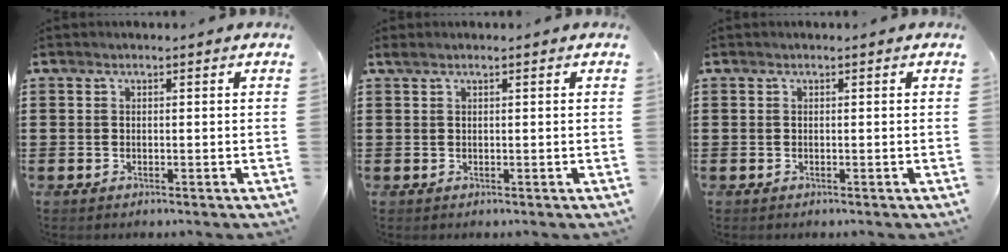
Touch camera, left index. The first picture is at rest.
{"total": 0.6, "force": [0.3, 0.1, 0.6], "torque": [-0.011, 0.001, 0.006]}
{"total": 0.0}